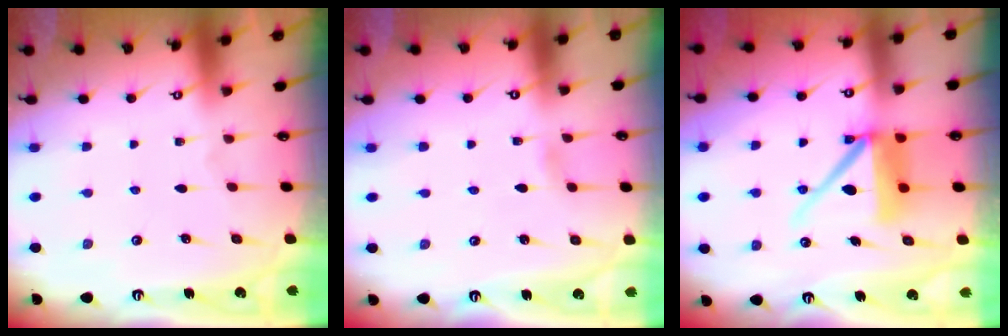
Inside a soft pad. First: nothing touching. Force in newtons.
{"total": 1.7, "press": 1.7, "slide": 0.2}
{"total": 11.8, "press": 11.7, "slide": 1.4}